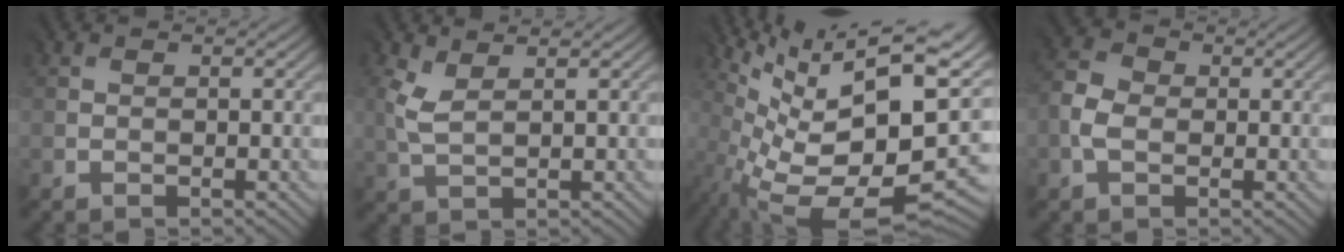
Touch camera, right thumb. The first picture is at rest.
{"total": 2.0, "force": [1.4, 0.6, 1.3], "torque": [-0.048, 0.002, 0.032]}
{"total": 16.1, "force": [0.8, 4.9, 15.3], "torque": [-0.257, -0.004, 0.048]}
{"total": 3.2, "force": [-1.1, 2.4, 1.8], "torque": [-0.050, 0.004, -0.028]}